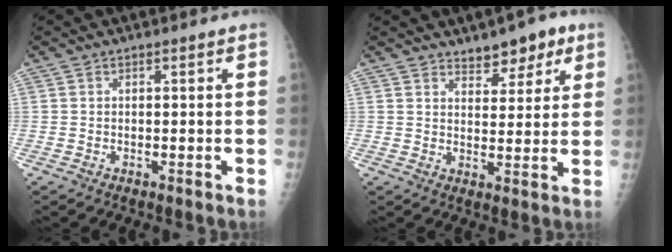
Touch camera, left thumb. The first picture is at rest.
{"total": 6.9, "force": [4.7, 3.4, 3.7], "torque": [-0.018, -0.026, 0.067]}